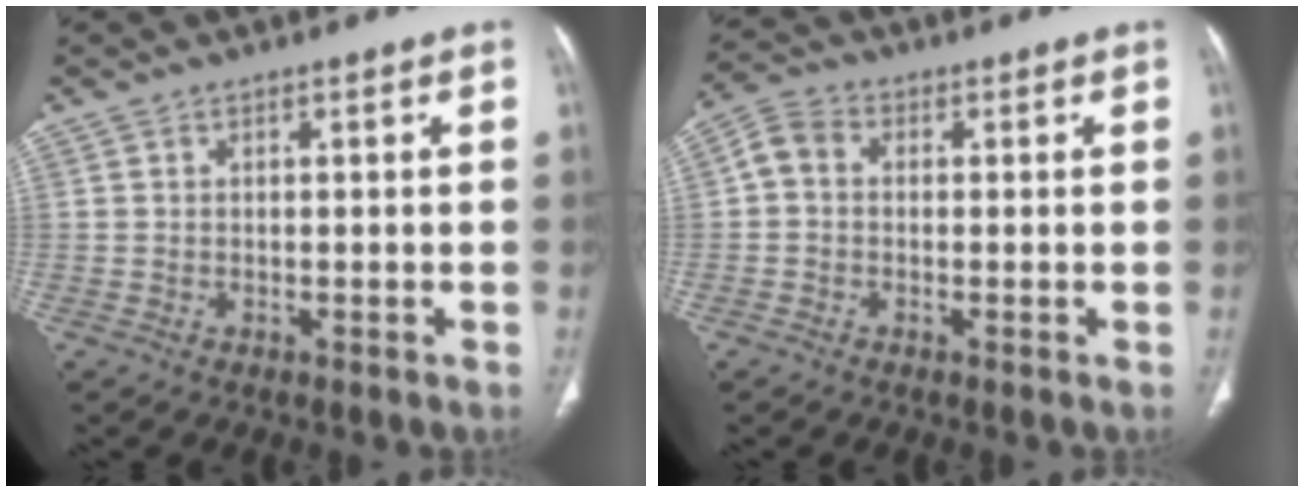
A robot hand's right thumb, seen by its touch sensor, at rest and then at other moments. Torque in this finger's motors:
{"motor_torque": [0.04, 0.02, 0.21, -0.24, 0.01]}